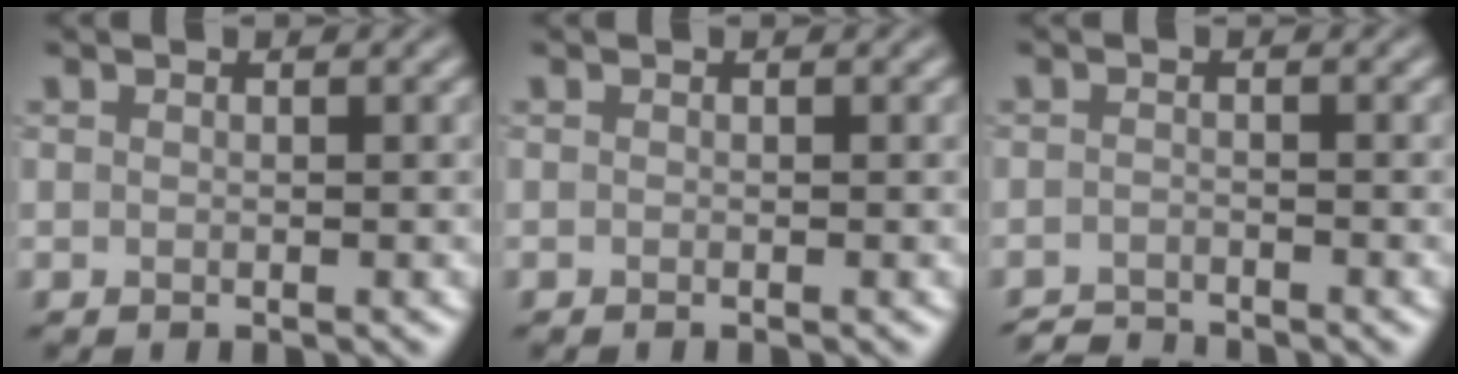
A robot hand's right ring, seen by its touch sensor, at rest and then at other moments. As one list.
[{"total": 0.0}, {"total": 2.2, "force": [-2.2, 0.1, 0.3], "torque": [-0.008, -0.002, -0.048]}]